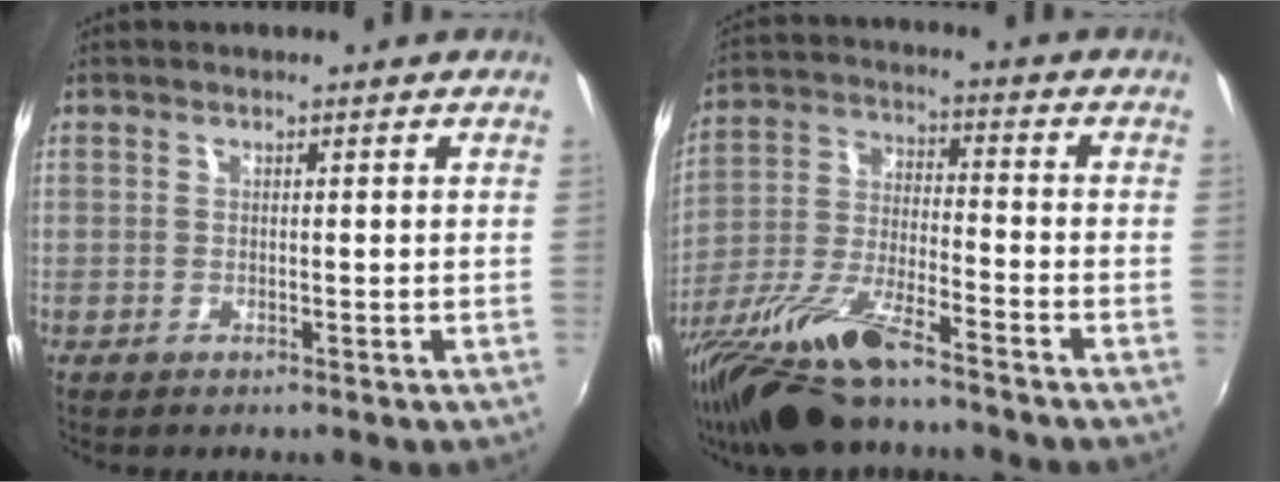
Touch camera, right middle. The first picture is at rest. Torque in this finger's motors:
{"motor_torque": [1.11, -1.03, 0.80, 0.21]}